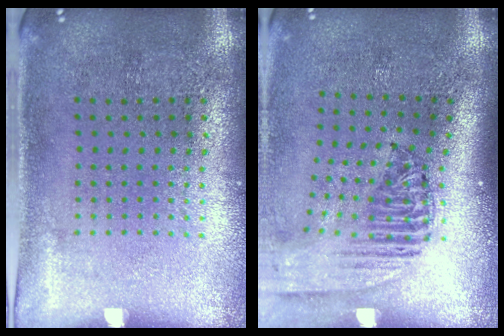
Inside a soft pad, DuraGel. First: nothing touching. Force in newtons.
{"total": 2.4, "press": 1.8, "slide": 1.5}